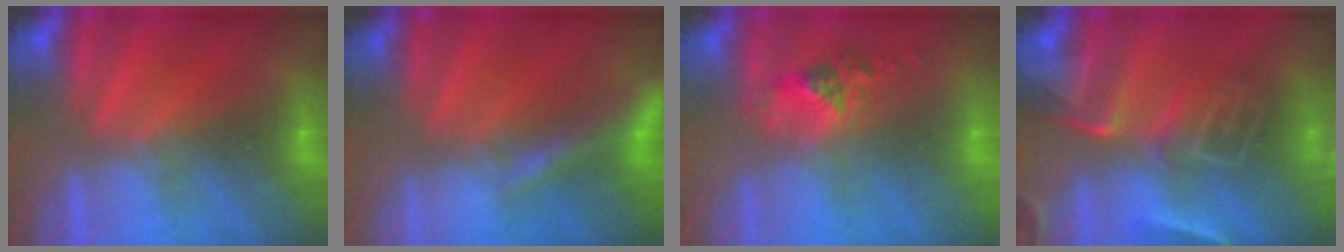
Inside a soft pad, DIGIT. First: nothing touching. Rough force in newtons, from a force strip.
{"total": 7.6}
{"total": 2.5}
{"total": 7.8}